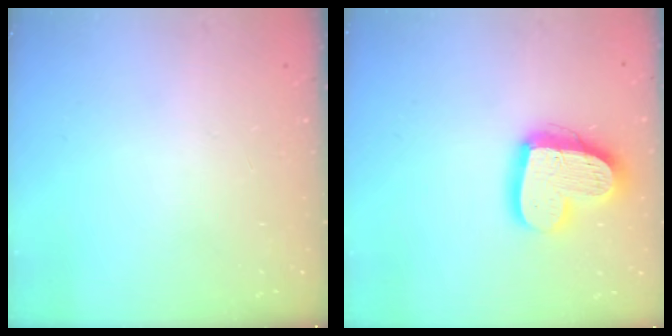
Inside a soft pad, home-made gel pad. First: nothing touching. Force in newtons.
{"total": 17.2, "press": 17.2, "slide": 1.4}